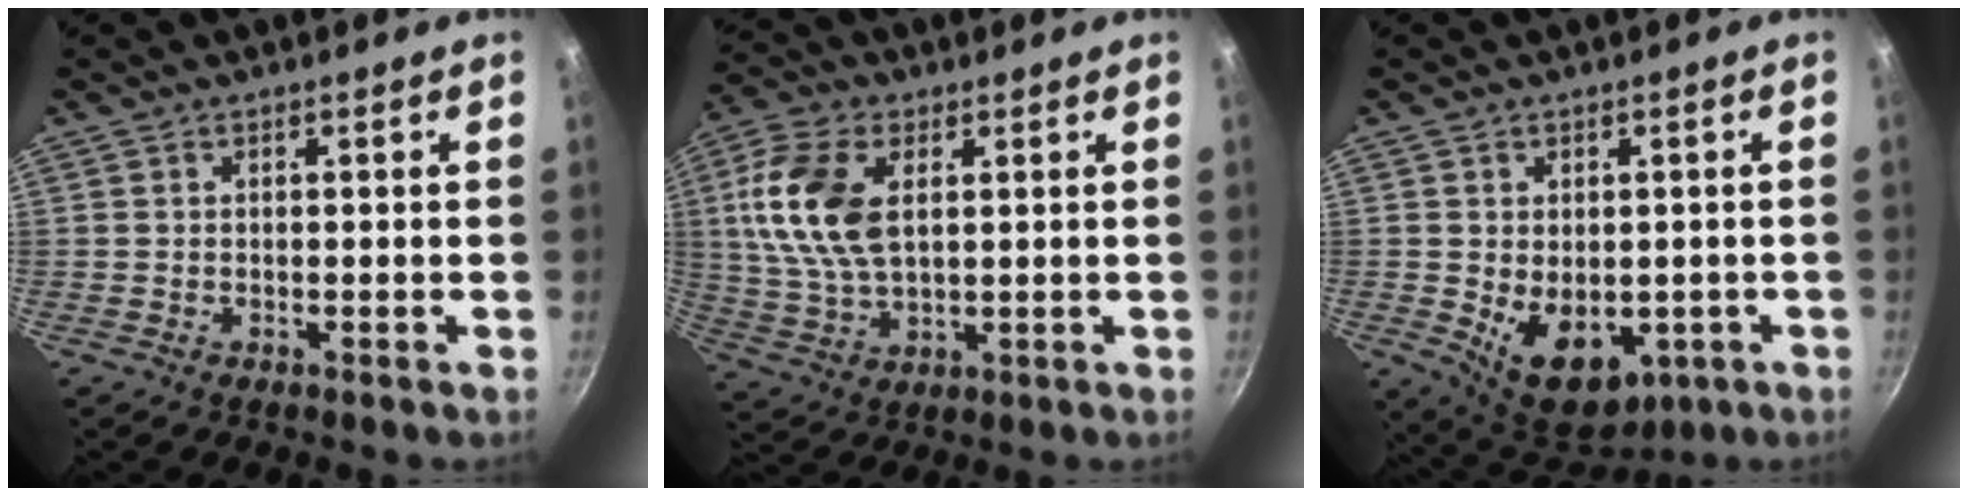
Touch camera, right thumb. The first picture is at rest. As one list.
[{"total": 13.8, "force": [3.0, 8.0, 10.8], "torque": [-0.209, -0.002, 0.059]}, {"total": 11.7, "force": [-2.3, 7.9, 8.4], "torque": [-0.094, -0.013, -0.009]}]